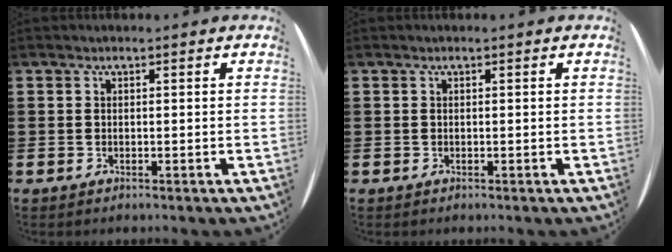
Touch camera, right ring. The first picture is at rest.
{"total": 0.0}